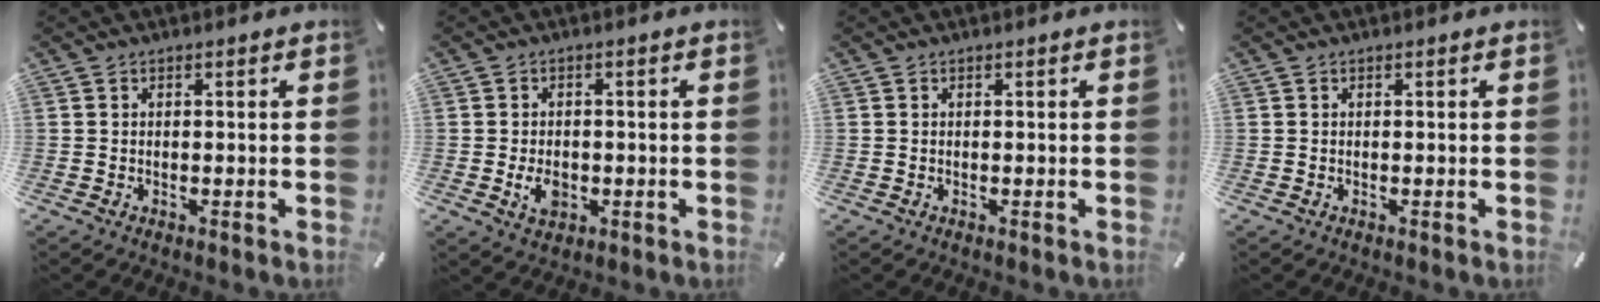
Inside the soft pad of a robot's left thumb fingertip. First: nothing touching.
{"total": 4.4, "force": [-1.1, 3.1, 3.0], "torque": [-0.057, -0.002, -0.021]}
{"total": 0.0}
{"total": 0.0}